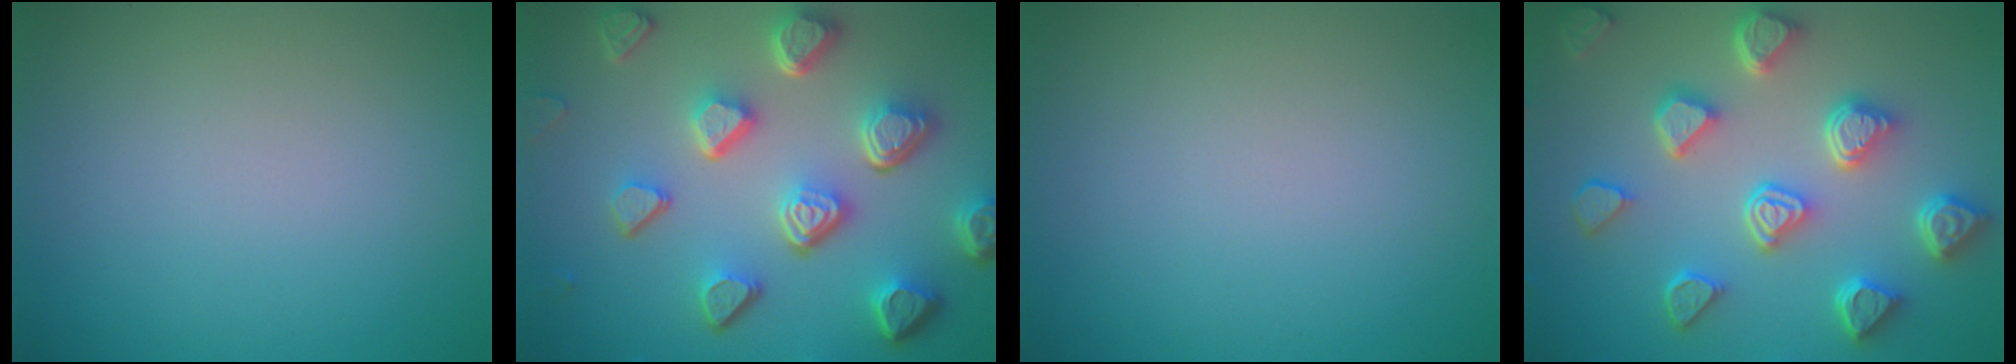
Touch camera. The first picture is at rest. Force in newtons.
{"total": 7.6, "press": 5.6, "slide": 5.2}
{"total": 0.0}
{"total": 6.9, "press": 5.6, "slide": 4.0}